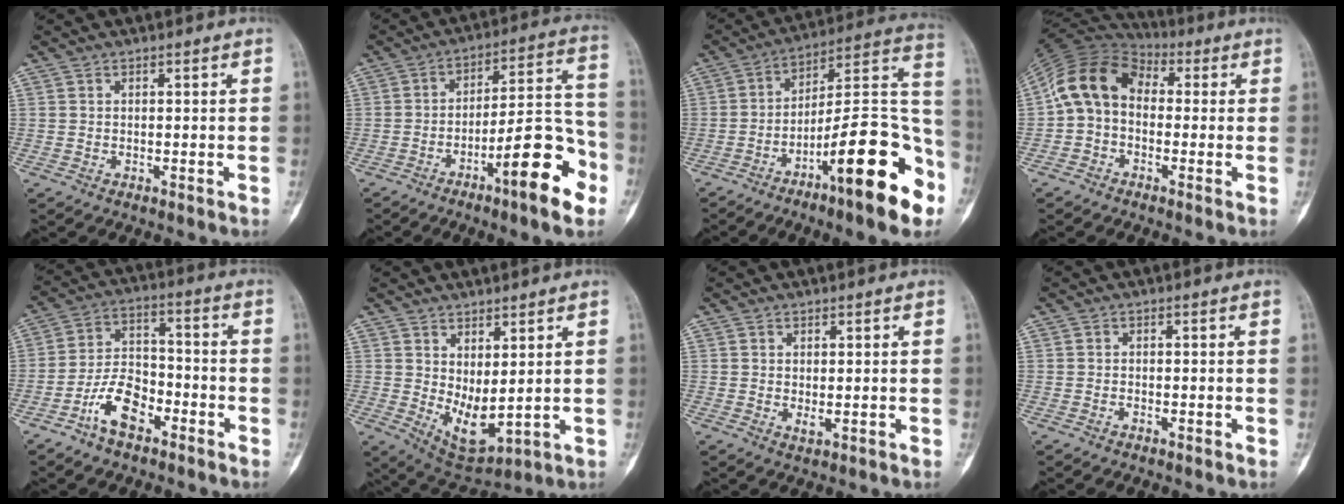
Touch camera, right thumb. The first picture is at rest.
{"total": 16.7, "force": [-8.0, 3.6, 14.2], "torque": [-0.202, 0.060, -0.119]}
{"total": 21.8, "force": [-10.3, 4.9, 18.6], "torque": [-0.254, 0.068, -0.161]}
{"total": 11.7, "force": [0.1, 8.6, 7.9], "torque": [-0.137, 0.036, -0.016]}
{"total": 9.9, "force": [-5.5, 5.4, 6.2], "torque": [-0.106, 0.045, -0.105]}
{"total": 8.1, "force": [1.0, 3.8, 7.1], "torque": [-0.107, -0.026, 0.042]}
{"total": 1.4, "force": [0.0, 0.7, 1.3], "torque": [-0.023, -0.006, 0.004]}
{"total": 0.5, "force": [-0.4, 0.3, 0.3], "torque": [-0.011, 0.003, -0.007]}